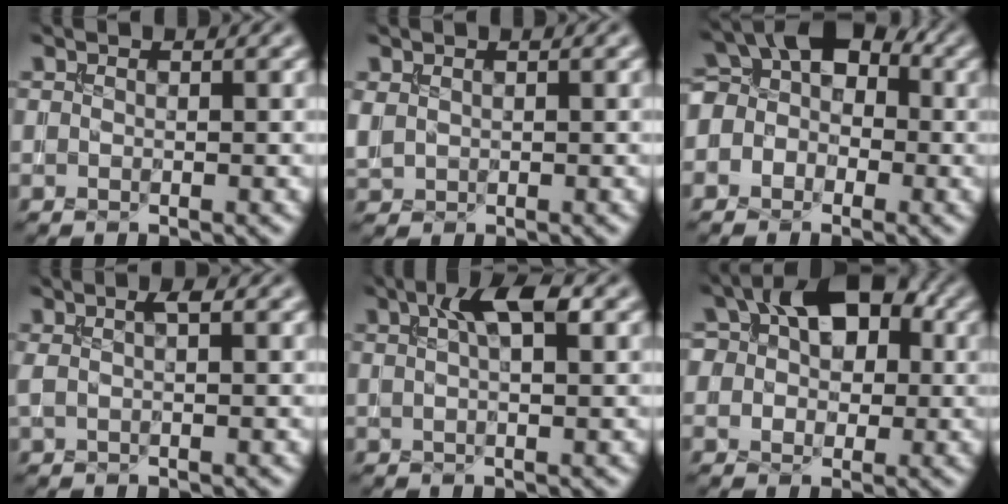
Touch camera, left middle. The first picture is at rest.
{"total": 1.0, "force": [0.3, 0.8, 0.4], "torque": [-0.008, 0.000, 0.017]}
{"total": 6.0, "force": [-0.8, 5.0, 3.3], "torque": [-0.026, 0.032, -0.034]}
{"total": 1.7, "force": [0.5, 0.4, 1.6], "torque": [-0.024, 0.006, 0.010]}
{"total": 4.2, "force": [1.7, 1.2, 3.7], "torque": [-0.057, 0.008, 0.029]}
{"total": 8.4, "force": [2.2, 5.8, 5.7], "torque": [-0.069, 0.029, 0.014]}